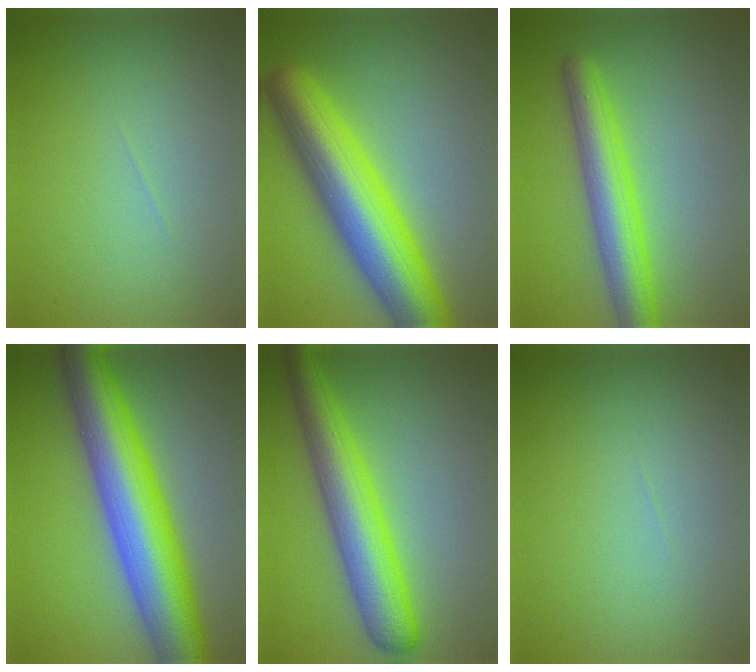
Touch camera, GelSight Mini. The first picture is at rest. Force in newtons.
{"total": 10.3, "press": 10.3, "slide": 0.4}
{"total": 5.4, "press": 5.4, "slide": 0.1}
{"total": 11.5, "press": 11.5, "slide": 0.3}
{"total": 7.2, "press": 7.2, "slide": 0.2}
{"total": 0.0}